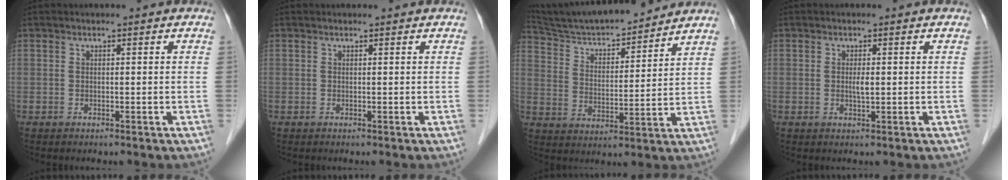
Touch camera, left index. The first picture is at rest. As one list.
[{"total": 0.5, "force": [-0.5, -0.1, -0.1], "torque": [-0.001, -0.002, -0.012]}, {"total": 15.6, "force": [14.4, 1.5, 5.7], "torque": [-0.101, 0.003, 0.238]}, {"total": 1.6, "force": [-1.1, 0.1, 1.2], "torque": [-0.022, -0.007, -0.019]}]